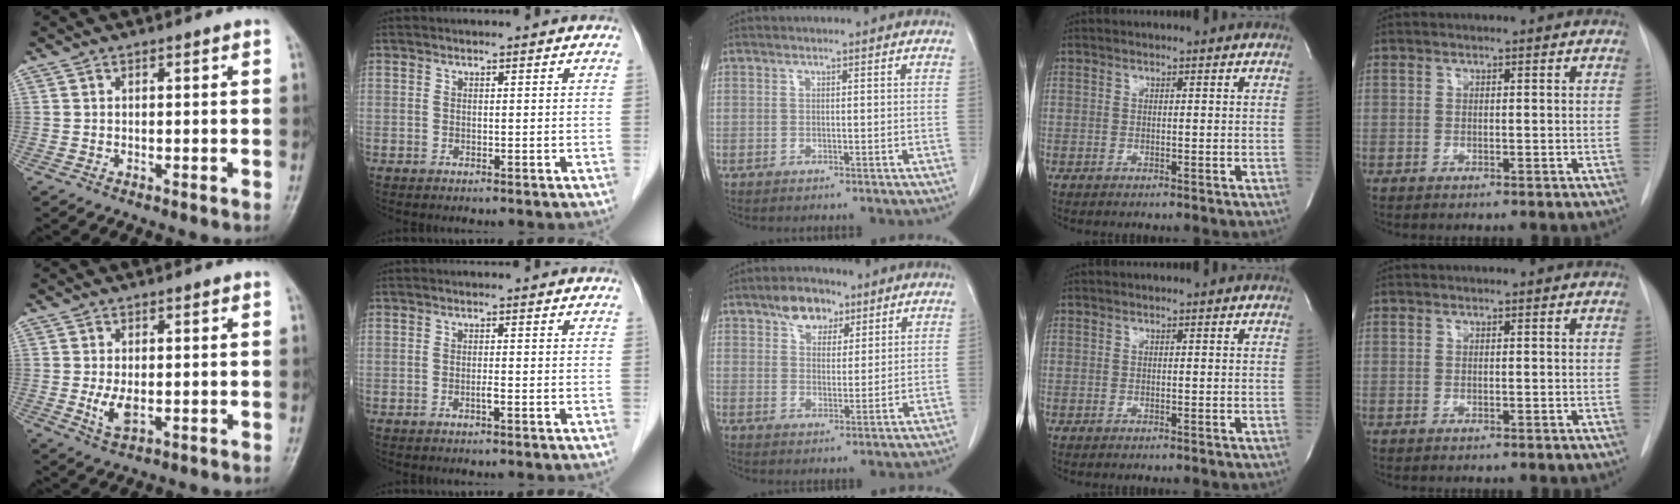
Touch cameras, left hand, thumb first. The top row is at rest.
{"thumb": {"total": 4.0, "force": [-0.2, 2.1, 3.4], "torque": [-0.066, -0.010, 0.001]}, "index": {"total": 0.7, "force": [-0.3, -0.1, 0.5], "torque": [-0.010, 0.001, -0.006]}, "middle": {"total": 5.3, "force": [3.5, 2.1, 3.3], "torque": [-0.064, 0.008, 0.065]}}